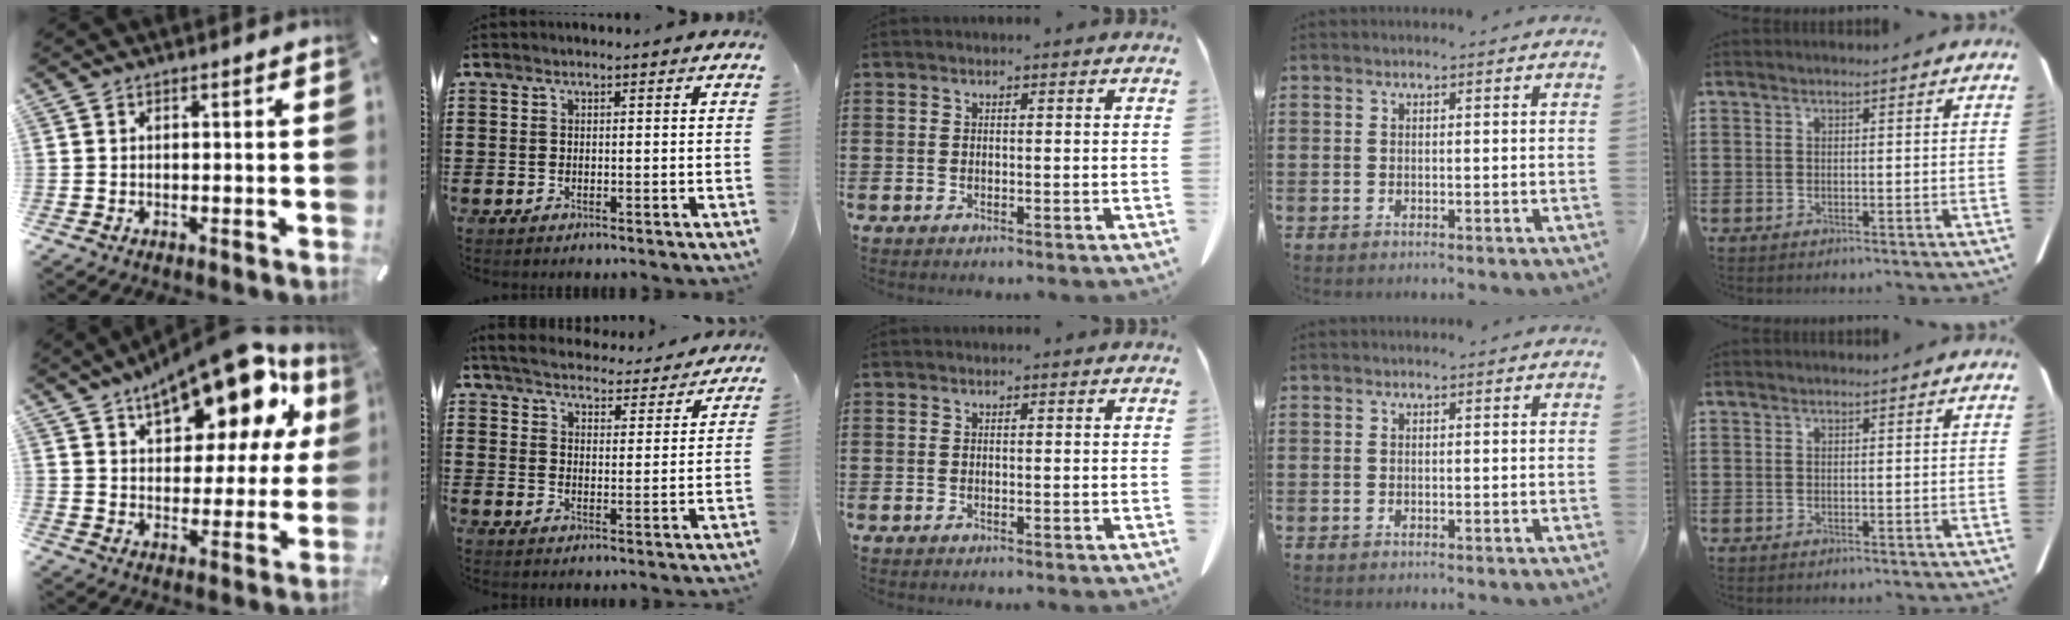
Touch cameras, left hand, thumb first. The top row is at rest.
{"thumb": {"total": 20.0, "force": [13.7, 8.8, 11.7], "torque": [-0.181, -0.086, 0.229]}, "index": {"total": 5.0, "force": [4.9, 0.1, 0.8], "torque": [-0.040, -0.035, 0.082]}}